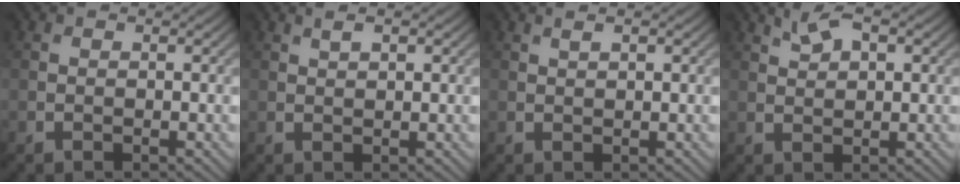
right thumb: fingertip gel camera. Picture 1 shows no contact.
{"total": 1.6, "force": [0.9, 0.5, 1.3], "torque": [-0.026, -0.001, 0.022]}
{"total": 1.3, "force": [0.7, 0.2, 1.0], "torque": [-0.021, 0.003, 0.016]}
{"total": 3.4, "force": [1.9, 1.3, 2.5], "torque": [-0.053, 0.004, 0.041]}